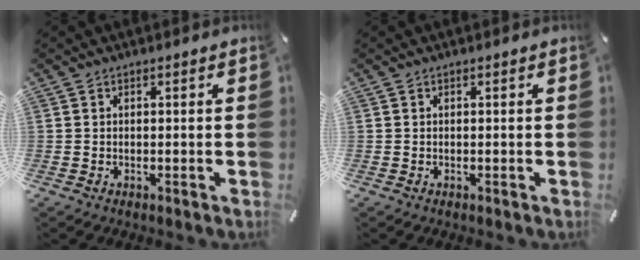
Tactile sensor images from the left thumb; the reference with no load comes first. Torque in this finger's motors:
{"motor_torque": [-0.03, 0.01, 0.00, -0.01, 0.00]}